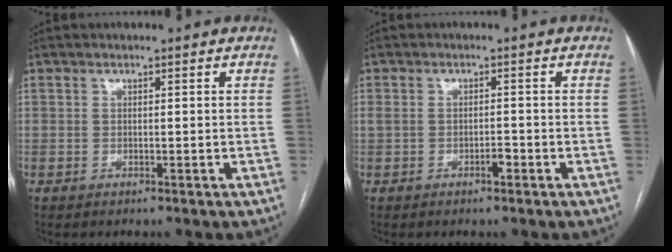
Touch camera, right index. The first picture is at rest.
{"total": 2.1, "force": [-0.8, 0.9, 1.7], "torque": [-0.037, 0.013, -0.008]}